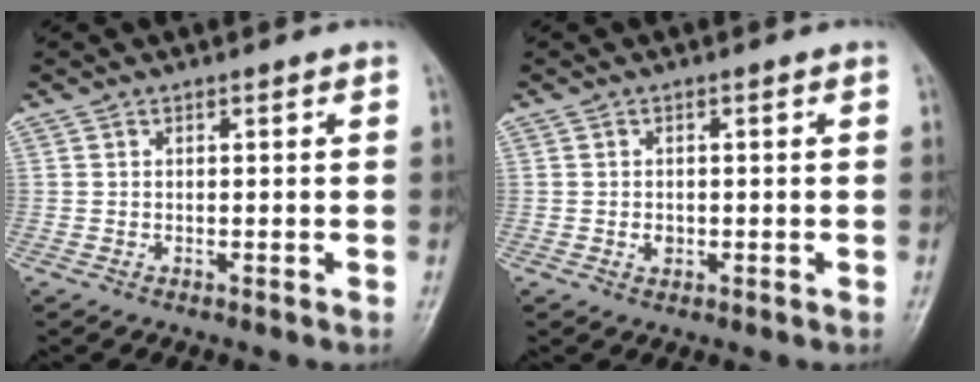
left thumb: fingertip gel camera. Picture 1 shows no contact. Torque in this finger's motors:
{"motor_torque": [-0.07, 0.09, 0.16, 0.07, 0.02]}